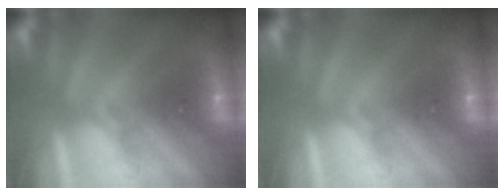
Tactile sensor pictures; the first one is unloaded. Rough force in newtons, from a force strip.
{"total": 0.0}